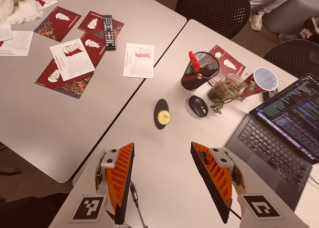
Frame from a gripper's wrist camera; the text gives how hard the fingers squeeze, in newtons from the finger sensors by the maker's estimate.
{"total": 0.6, "left": 0.5, "right": 0.7}